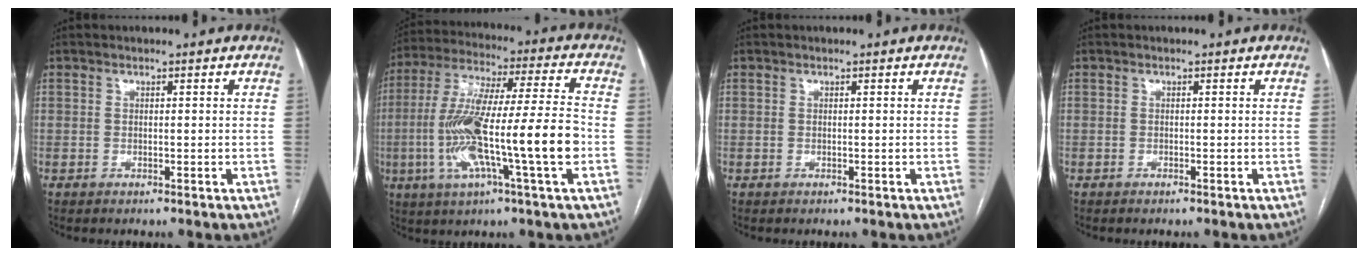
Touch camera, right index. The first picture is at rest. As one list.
[{"total": 18.6, "force": [-4.2, 0.7, 18.1], "torque": [-0.345, 0.002, -0.077]}, {"total": 0.0}, {"total": 0.0}]